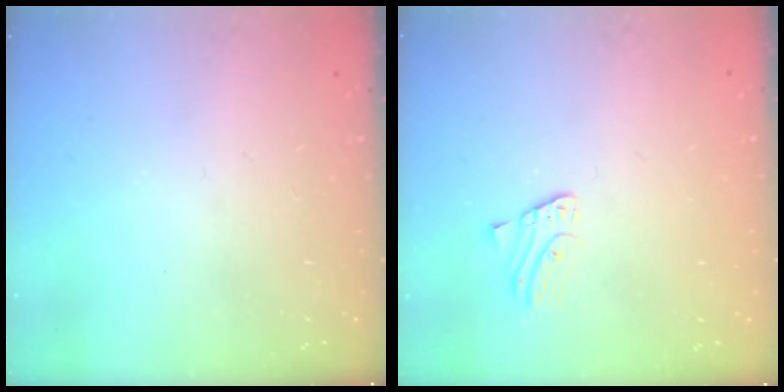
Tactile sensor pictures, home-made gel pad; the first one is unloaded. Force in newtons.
{"total": 1.3, "press": 1.2, "slide": 0.1}